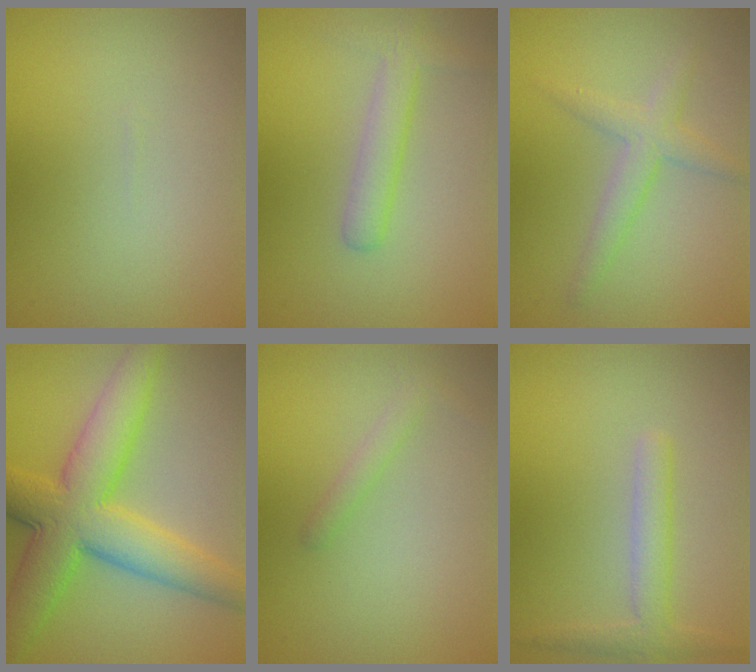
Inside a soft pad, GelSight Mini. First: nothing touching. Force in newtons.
{"total": 2.7, "press": 2.7, "slide": 0.1}
{"total": 2.6, "press": 2.6, "slide": 0.2}
{"total": 9.1, "press": 9.1, "slide": 0.3}
{"total": 1.1, "press": 1.1, "slide": 0.0}
{"total": 2.4, "press": 2.4, "slide": 0.1}